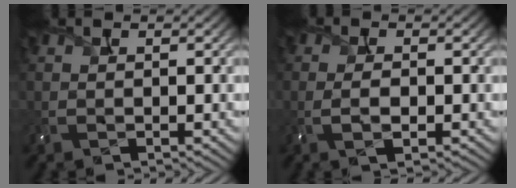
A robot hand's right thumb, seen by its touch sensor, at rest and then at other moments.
{"total": 2.5, "force": [-0.7, 0.7, 2.3], "torque": [-0.051, -0.004, -0.013]}